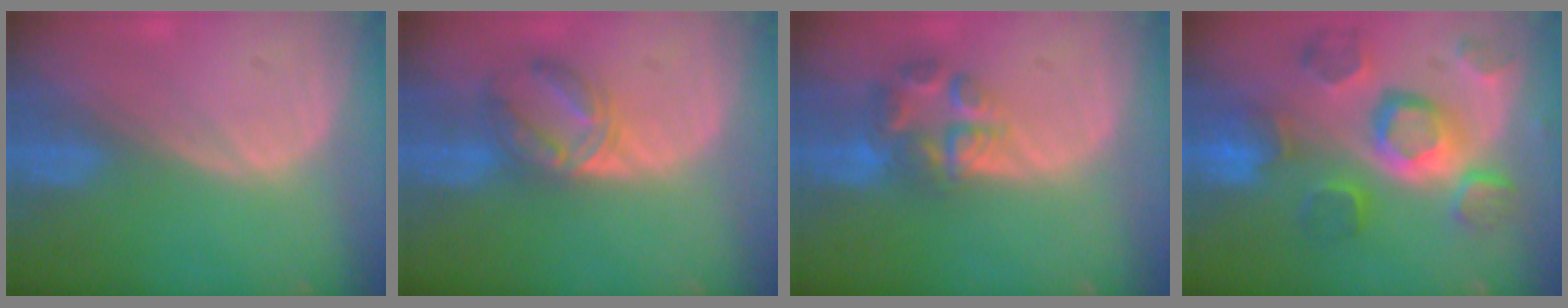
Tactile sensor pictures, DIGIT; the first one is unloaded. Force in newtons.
{"total": 5.8, "press": 5.7, "slide": 0.9}
{"total": 7.0, "press": 5.9, "slide": 3.6}
{"total": 12.0, "press": 10.3, "slide": 6.1}